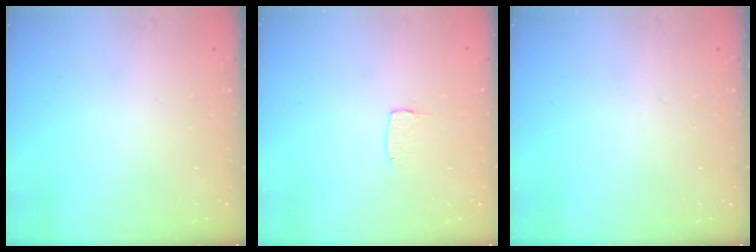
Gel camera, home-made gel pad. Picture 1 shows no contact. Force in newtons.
{"total": 3.2, "press": 3.2, "slide": 0.1}
{"total": 0.0}